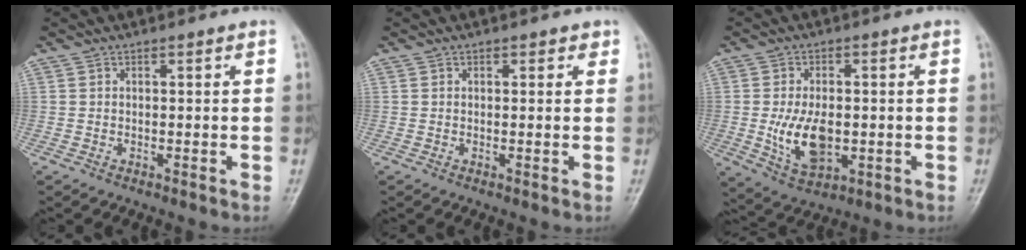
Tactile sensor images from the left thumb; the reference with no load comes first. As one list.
[{"total": 1.3, "force": [0.7, 0.9, 0.6], "torque": [0.006, -0.002, 0.005]}, {"total": 10.0, "force": [-1.1, 5.9, 8.0], "torque": [-0.133, -0.006, -0.010]}]